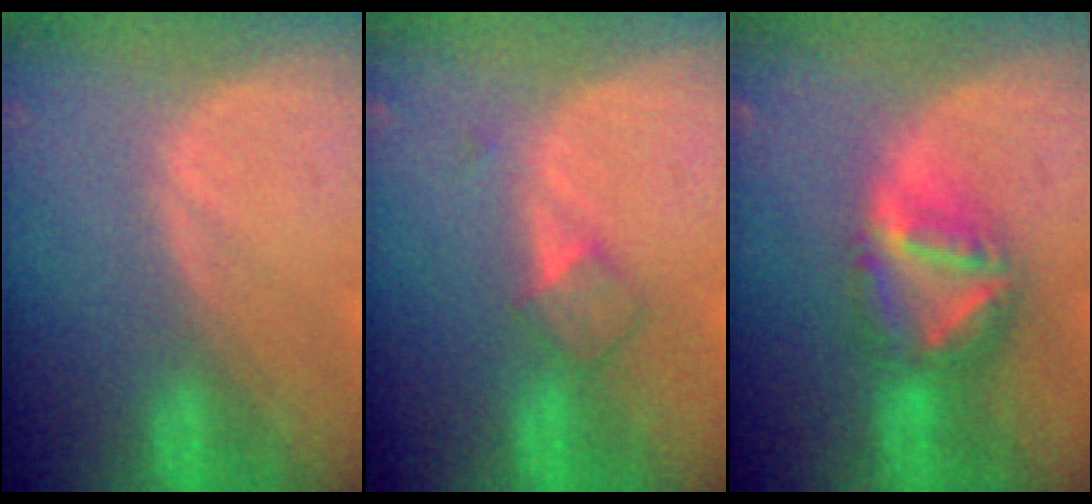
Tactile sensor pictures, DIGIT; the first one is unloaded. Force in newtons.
{"total": 3.0, "press": 2.7, "slide": 1.2}
{"total": 7.8, "press": 6.7, "slide": 4.0}